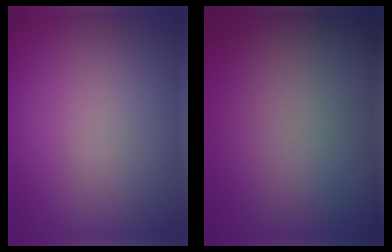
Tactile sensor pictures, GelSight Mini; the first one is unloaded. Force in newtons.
{"total": 0.0}